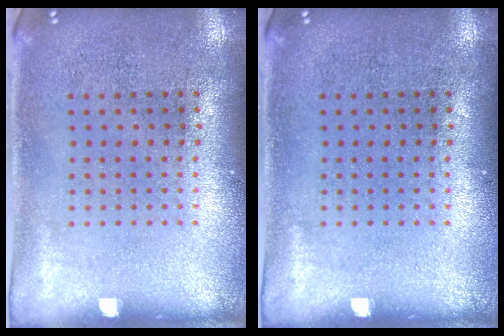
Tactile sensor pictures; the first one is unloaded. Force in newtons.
{"total": 0.0}